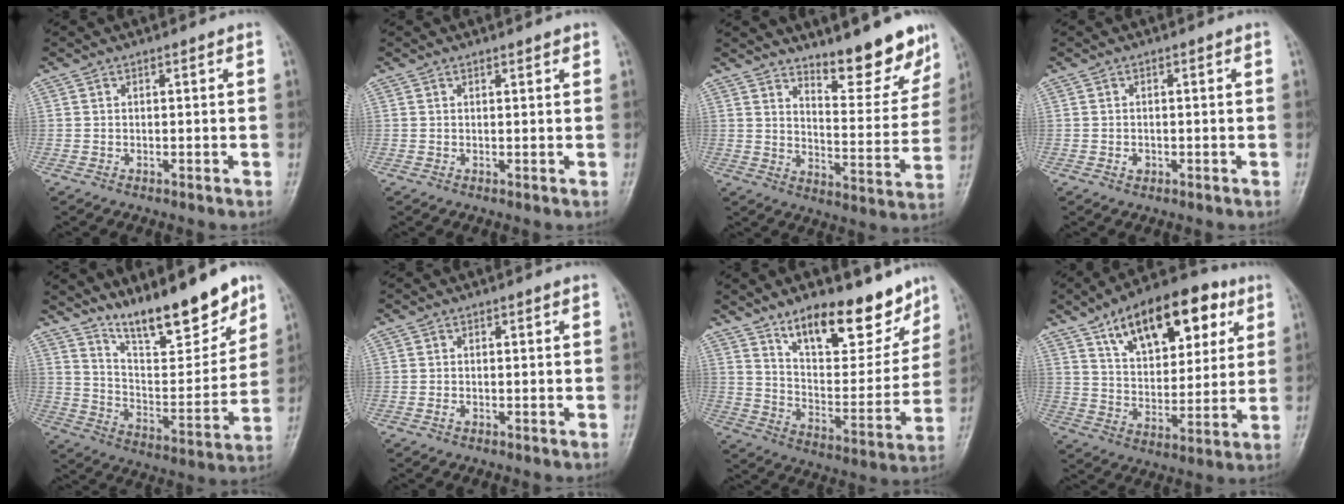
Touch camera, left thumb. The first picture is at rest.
{"total": 1.0, "force": [0.8, 0.3, 0.6], "torque": [-0.007, -0.004, 0.010]}
{"total": 12.6, "force": [9.9, 3.3, 7.0], "torque": [-0.056, -0.077, 0.150]}
{"total": 1.2, "force": [-0.4, 1.0, 0.6], "torque": [-0.004, 0.002, -0.005]}
{"total": 17.0, "force": [13.1, 4.5, 9.9], "torque": [-0.115, -0.086, 0.227]}
{"total": 0.7, "force": [-0.3, 0.5, 0.4], "torque": [-0.007, 0.000, -0.007]}
{"total": 18.4, "force": [13.0, 7.5, 10.5], "torque": [-0.102, -0.084, 0.211]}
{"total": 19.8, "force": [9.9, 10.2, 13.8], "torque": [-0.167, -0.024, 0.161]}